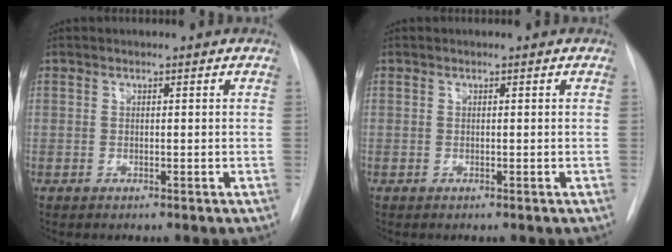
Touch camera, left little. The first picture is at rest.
{"total": 0.0}